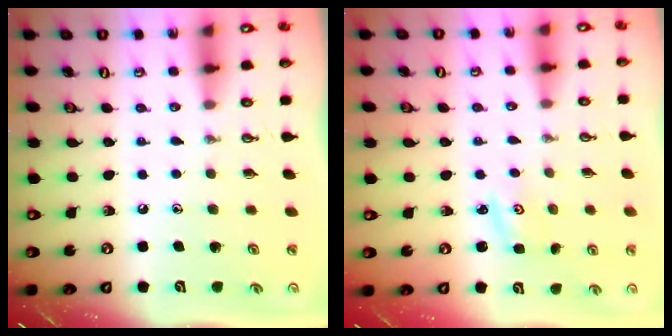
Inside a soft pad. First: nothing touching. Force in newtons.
{"total": 2.0, "press": 2.0, "slide": 0.3}